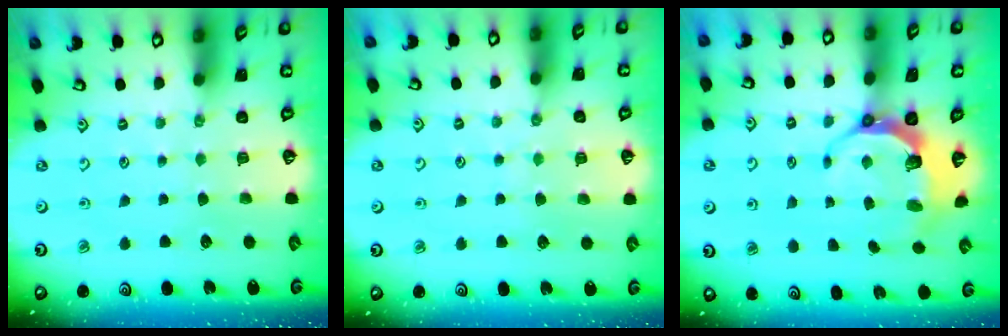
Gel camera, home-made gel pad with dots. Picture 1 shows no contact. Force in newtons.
{"total": 5.6, "press": 5.6, "slide": 0.7}
{"total": 8.1, "press": 6.9, "slide": 4.3}